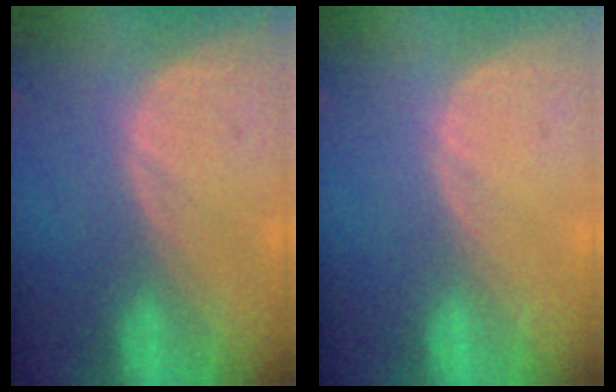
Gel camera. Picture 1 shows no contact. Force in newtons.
{"total": 0.0}